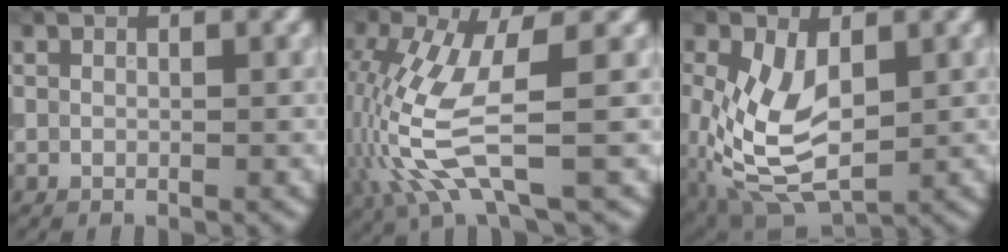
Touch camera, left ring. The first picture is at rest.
{"total": 8.0, "force": [-1.9, 2.5, 7.4], "torque": [-0.193, -0.011, -0.038]}
{"total": 7.4, "force": [-0.4, 4.0, 6.2], "torque": [-0.149, -0.005, -0.009]}